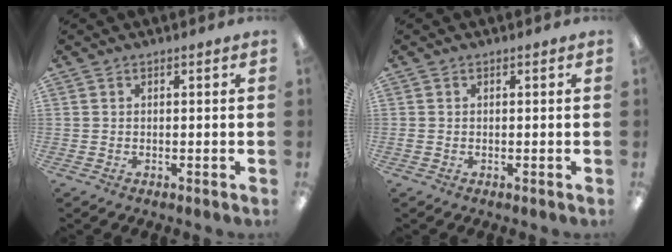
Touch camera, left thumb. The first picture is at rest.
{"total": 0.7, "force": [0.1, 0.4, 0.6], "torque": [-0.011, 0.002, 0.001]}